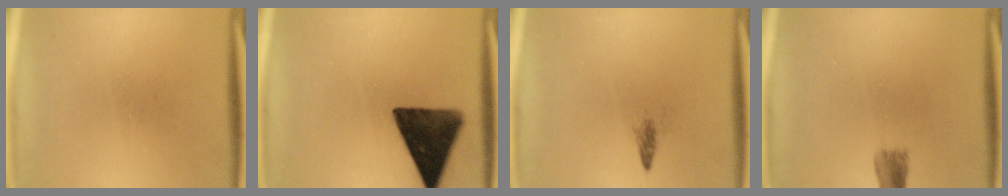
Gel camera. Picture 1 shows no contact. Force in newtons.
{"total": 13.0}
{"total": 1.0}
{"total": 2.5}